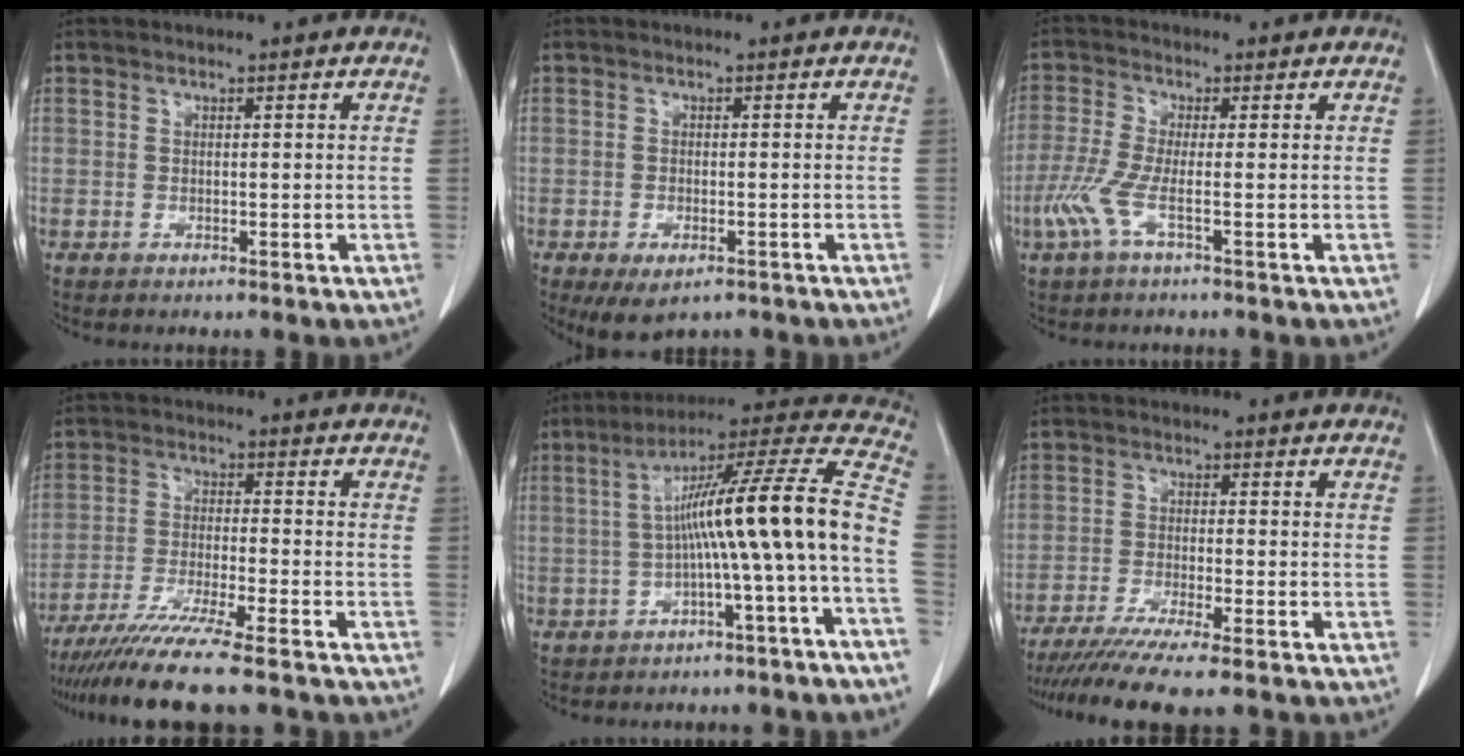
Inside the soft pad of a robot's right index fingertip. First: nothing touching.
{"total": 5.4, "force": [-3.4, 2.5, 3.3], "torque": [-0.052, -0.007, -0.047]}
{"total": 4.7, "force": [-1.8, 0.2, 4.3], "torque": [-0.108, -0.009, -0.044]}
{"total": 12.9, "force": [-10.7, -0.6, 7.1], "torque": [-0.106, -0.036, -0.171]}
{"total": 16.2, "force": [-2.6, -1.1, 15.9], "torque": [-0.230, 0.042, -0.047]}
{"total": 10.8, "force": [-9.0, -0.7, 5.9], "torque": [-0.076, -0.029, -0.140]}